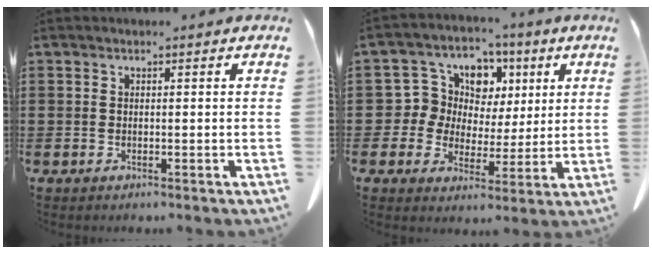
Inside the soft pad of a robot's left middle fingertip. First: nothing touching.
{"total": 8.7, "force": [3.1, 7.8, 2.3], "torque": [-0.094, -0.008, 0.062]}